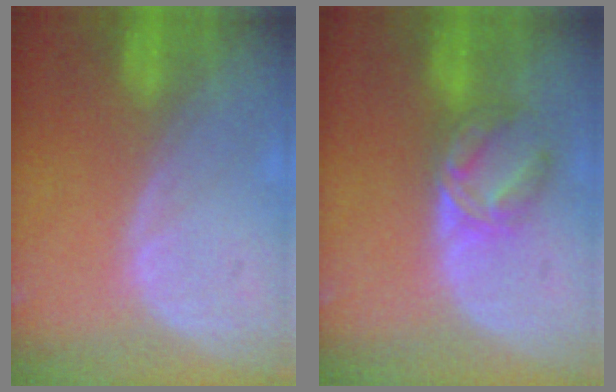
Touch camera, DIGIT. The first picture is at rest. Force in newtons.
{"total": 5.6, "press": 5.5, "slide": 1.1}